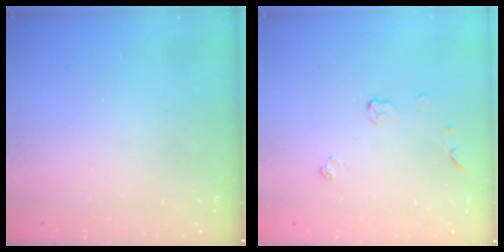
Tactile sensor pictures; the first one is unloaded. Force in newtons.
{"total": 4.8, "press": 4.8, "slide": 0.6}